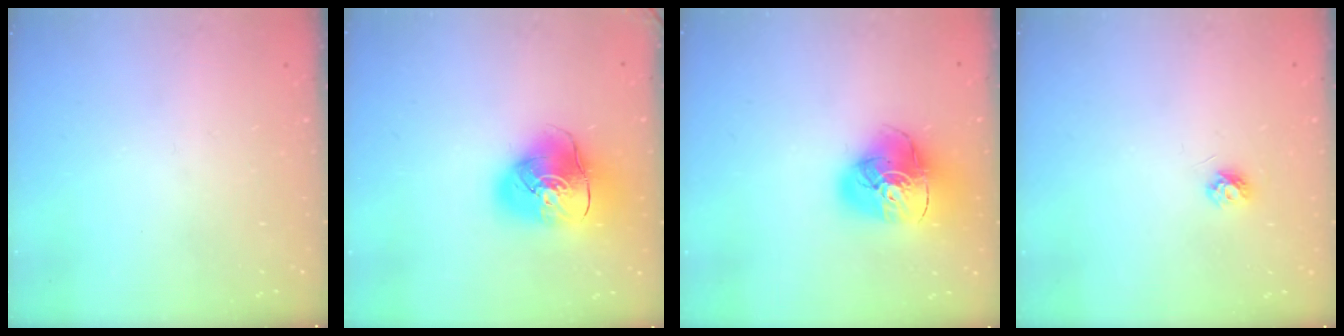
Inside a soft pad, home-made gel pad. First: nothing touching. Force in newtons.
{"total": 15.6, "press": 15.5, "slide": 2.4}
{"total": 14.9, "press": 14.8, "slide": 1.6}
{"total": 3.9, "press": 3.8, "slide": 0.7}